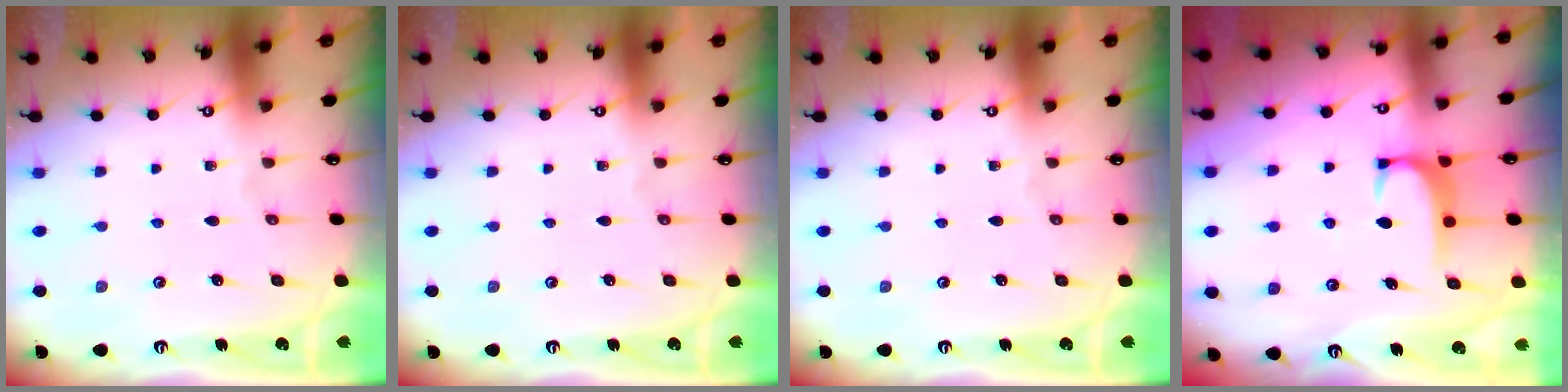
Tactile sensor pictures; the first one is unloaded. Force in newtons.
{"total": 0.0}
{"total": 0.0}
{"total": 1.8, "press": 1.8, "slide": 0.5}